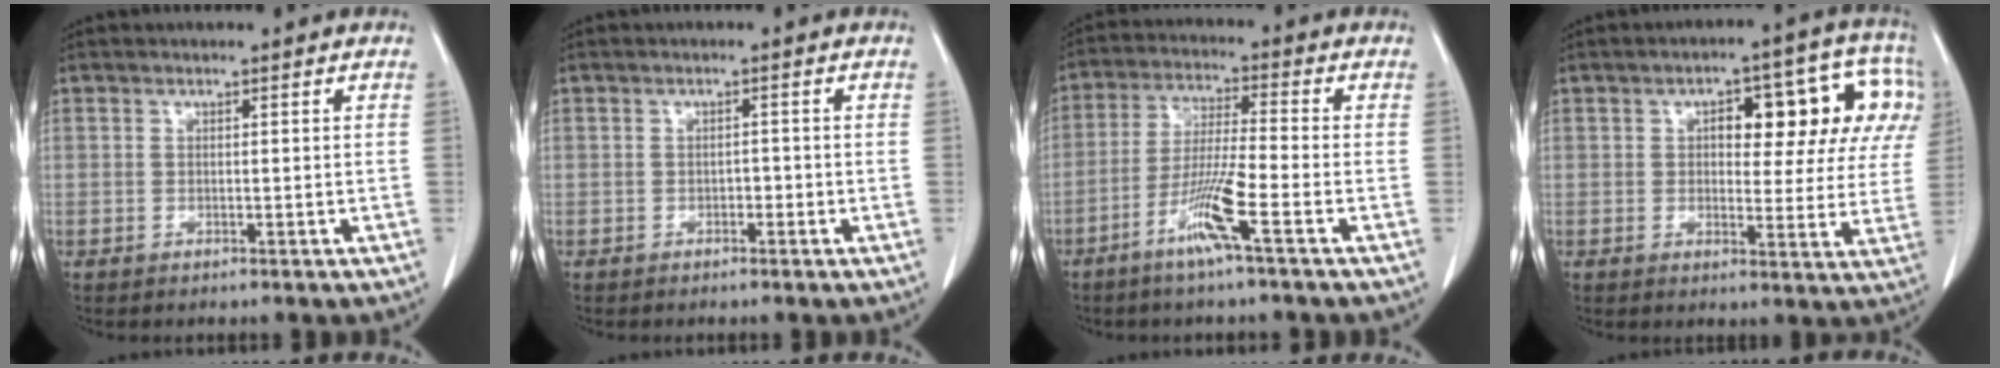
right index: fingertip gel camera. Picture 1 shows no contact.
{"total": 1.0, "force": [-0.5, 0.6, 0.6], "torque": [-0.008, 0.003, -0.008]}
{"total": 8.5, "force": [-4.3, -0.6, 7.3], "torque": [-0.145, -0.011, -0.089]}
{"total": 14.5, "force": [4.2, 5.9, 12.6], "torque": [-0.145, 0.040, 0.047]}